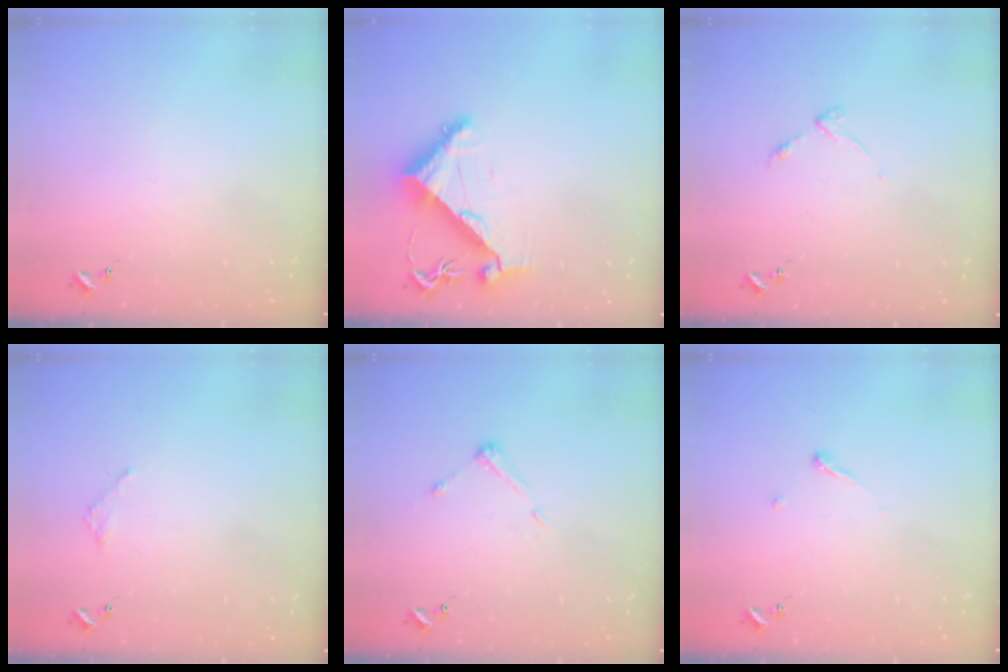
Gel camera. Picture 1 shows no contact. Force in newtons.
{"total": 8.5, "press": 8.4, "slide": 1.4}
{"total": 4.2, "press": 4.1, "slide": 0.4}
{"total": 2.1, "press": 2.1, "slide": 0.2}
{"total": 5.6, "press": 5.5, "slide": 0.7}
{"total": 3.4, "press": 3.4, "slide": 0.4}